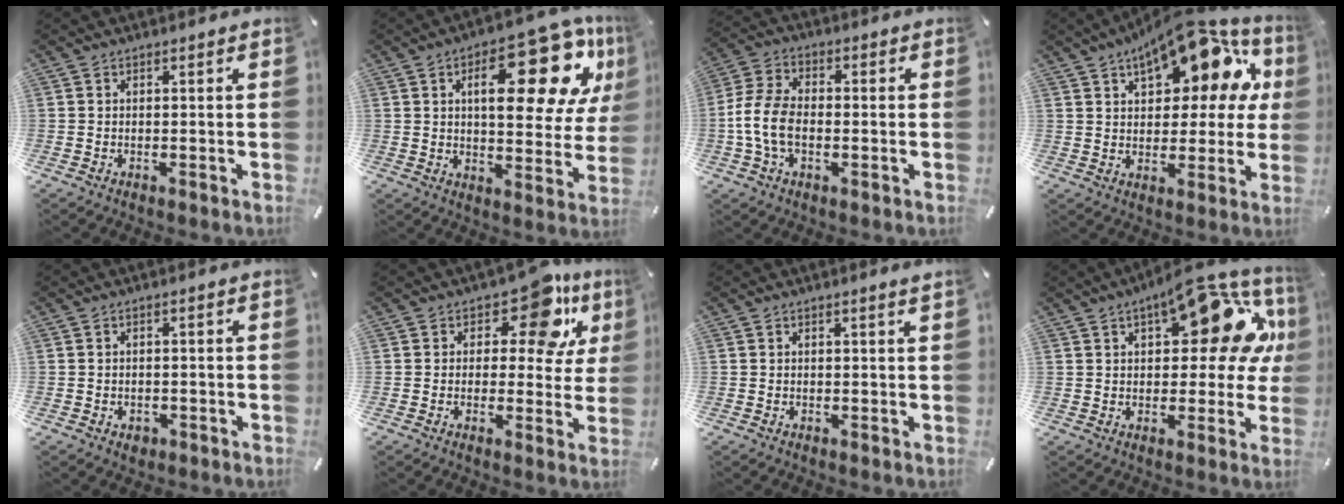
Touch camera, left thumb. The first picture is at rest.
{"total": 22.0, "force": [10.0, 9.7, 17.0], "torque": [-0.227, -0.057, 0.156]}
{"total": 9.0, "force": [-1.9, 5.7, 6.7], "torque": [-0.149, 0.005, -0.035]}
{"total": 18.3, "force": [10.3, 9.6, 11.7], "torque": [-0.158, -0.062, 0.172]}
{"total": 1.8, "force": [-0.8, 1.4, 0.8], "torque": [-0.014, 0.006, -0.015]}
{"total": 13.0, "force": [6.9, 6.6, 8.9], "torque": [-0.117, -0.042, 0.115]}
{"total": 0.9, "force": [0.5, 0.0, 0.7], "torque": [-0.013, -0.002, 0.009]}
{"total": 18.0, "force": [7.8, 8.8, 13.7], "torque": [-0.166, -0.043, 0.125]}